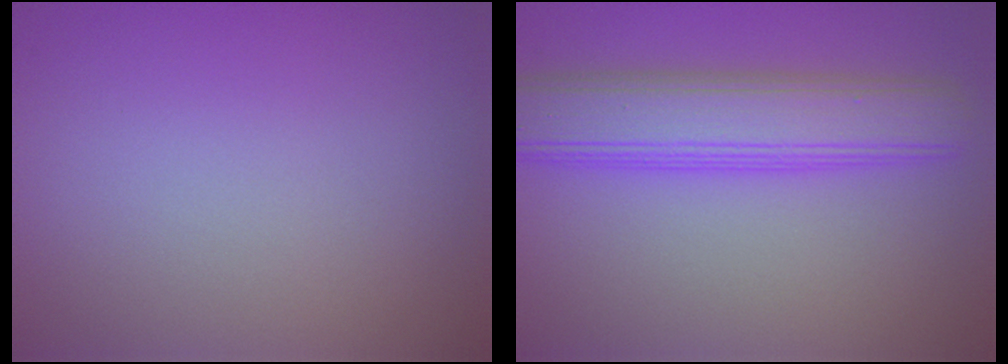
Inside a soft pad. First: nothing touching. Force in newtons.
{"total": 6.6, "press": 6.6, "slide": 0.2}